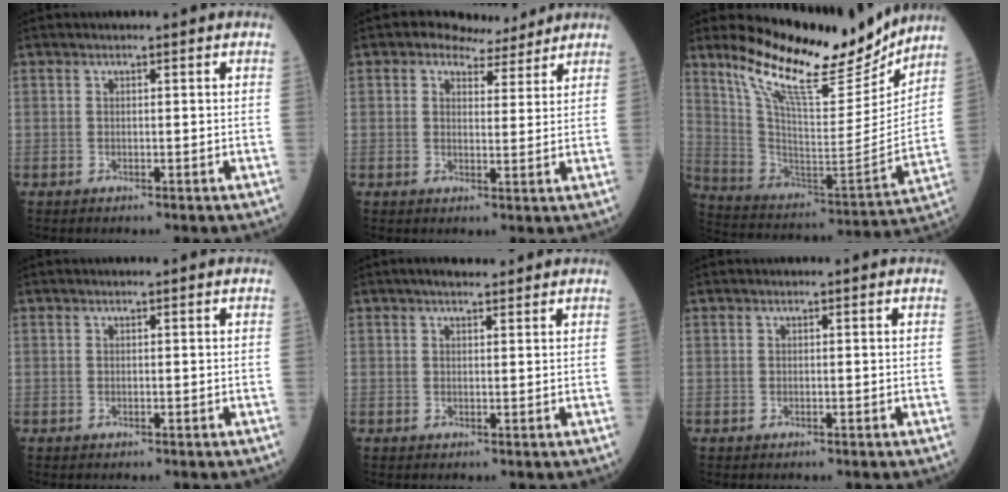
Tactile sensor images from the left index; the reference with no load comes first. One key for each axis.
{"total": 5.0, "fx": 4.1, "fy": 2.5, "fz": 1.3, "tx": -0.019, "ty": 0.010, "tz": 0.058}
{"total": 20.1, "fx": 16.9, "fy": 4.0, "fz": 10.1, "tx": -0.177, "ty": -0.034, "tz": 0.282}
{"total": 0.0}
{"total": 3.5, "fx": 2.9, "fy": 0.9, "fz": 1.8, "tx": -0.027, "ty": 0.018, "tz": 0.043}
{"total": 0.0}